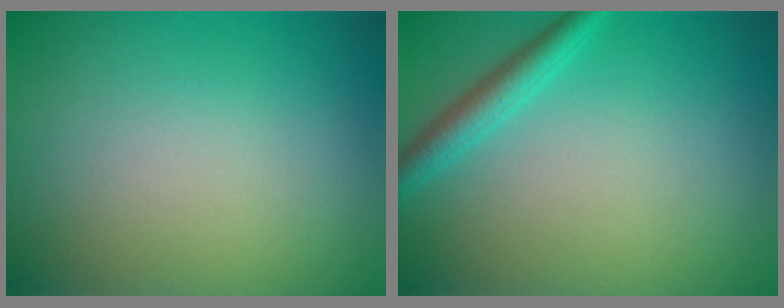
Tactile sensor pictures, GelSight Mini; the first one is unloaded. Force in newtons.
{"total": 2.4, "press": 2.4, "slide": 0.1}